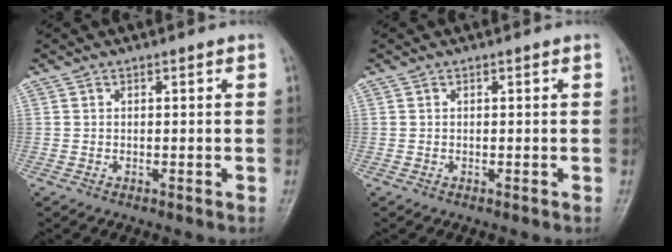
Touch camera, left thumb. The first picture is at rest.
{"total": 0.0}